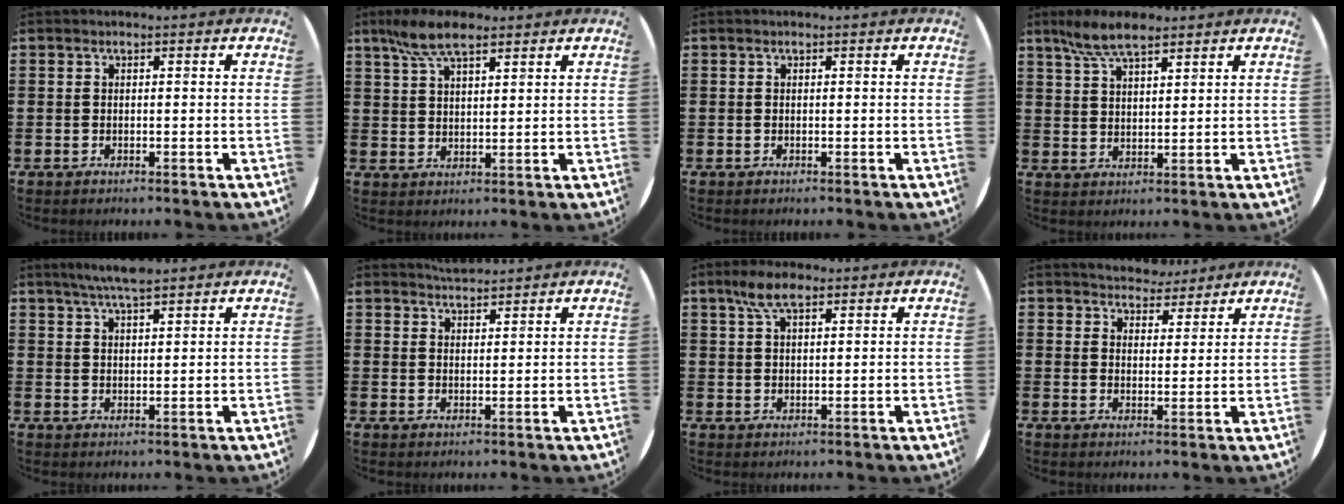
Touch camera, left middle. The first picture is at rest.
{"total": 7.0, "force": [5.1, 2.4, 4.2], "torque": [-0.095, 0.000, 0.095]}
{"total": 0.0}
{"total": 6.5, "force": [5.1, 1.8, 3.6], "torque": [-0.082, -0.003, 0.093]}
{"total": 4.4, "force": [3.9, 0.4, 2.0], "torque": [-0.047, -0.007, 0.069]}
{"total": 2.4, "force": [2.4, -0.1, -0.2], "torque": [-0.001, -0.004, 0.046]}
{"total": 5.2, "force": [3.3, 2.2, 3.5], "torque": [-0.068, 0.004, 0.058]}
{"total": 4.3, "force": [4.1, 1.1, 0.1], "torque": [-0.016, -0.014, 0.077]}